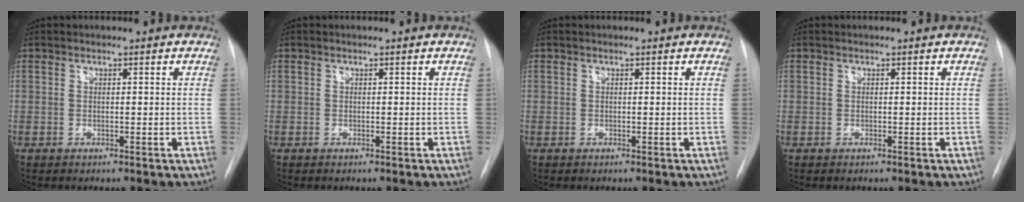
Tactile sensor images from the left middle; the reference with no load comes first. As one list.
[{"total": 0.0}, {"total": 0.0}, {"total": 0.0}]